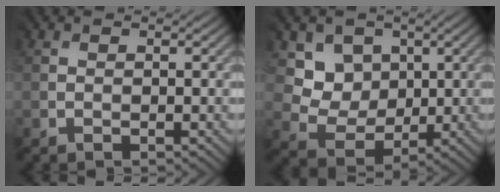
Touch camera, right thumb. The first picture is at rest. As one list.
[{"total": 5.2, "force": [2.6, 4.4, 0.7], "torque": [-0.038, -0.028, 0.048]}]